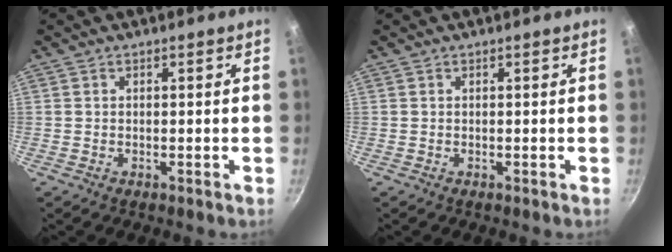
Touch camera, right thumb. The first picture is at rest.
{"total": 0.0}